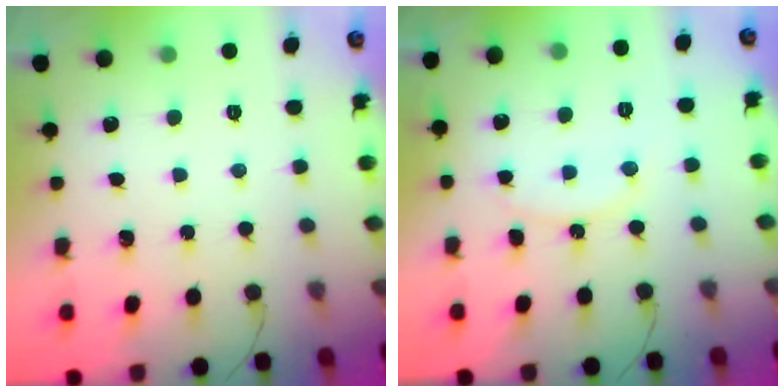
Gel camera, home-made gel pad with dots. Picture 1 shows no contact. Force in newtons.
{"total": 10.9, "press": 10.9, "slide": 0.9}